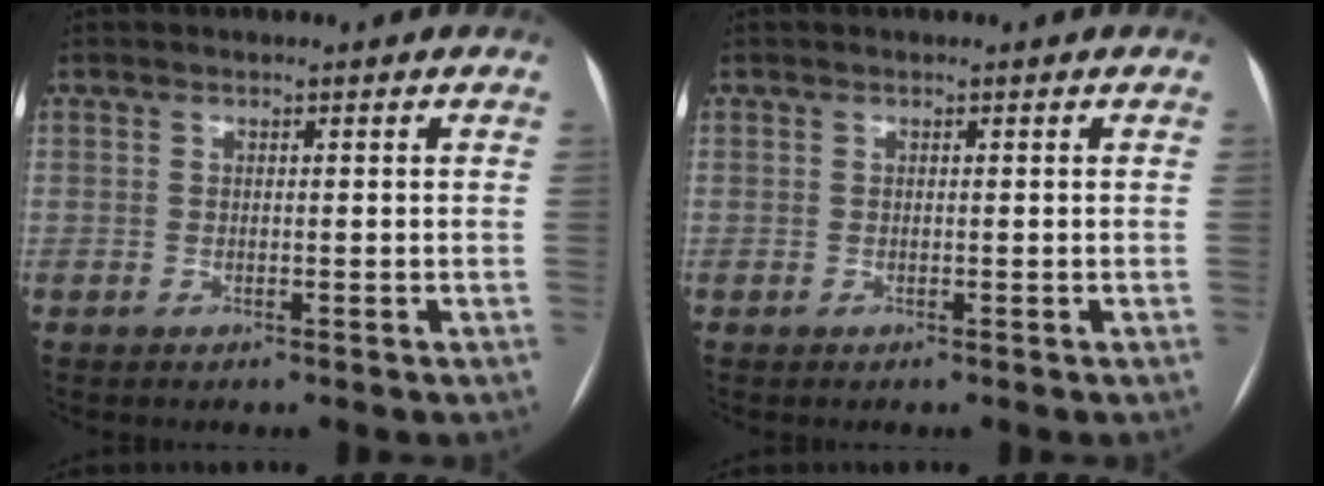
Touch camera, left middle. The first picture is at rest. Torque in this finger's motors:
{"motor_torque": [0.00, 0.00, 0.00, 0.00]}